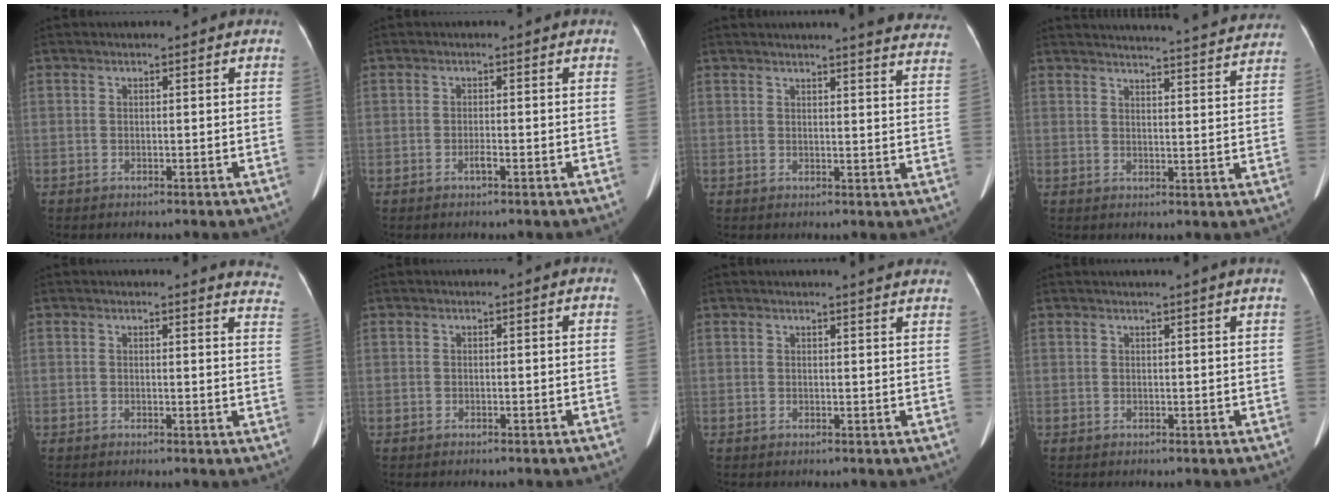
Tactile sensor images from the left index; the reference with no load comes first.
{"total": 1.0, "force": [-0.6, 0.1, 0.8], "torque": [-0.018, -0.001, -0.009]}
{"total": 15.3, "force": [14.5, 1.1, 4.7], "torque": [-0.038, -0.063, 0.138]}
{"total": 21.6, "force": [20.9, 0.9, 5.4], "torque": [-0.069, -0.042, 0.240]}
{"total": 7.4, "force": [7.4, 0.5, 0.9], "torque": [0.017, -0.060, 0.040]}
{"total": 0.0}
{"total": 6.4, "force": [6.0, 0.2, 2.1], "torque": [-0.025, -0.001, 0.049]}
{"total": 3.1, "force": [2.6, -0.9, 1.3], "torque": [-0.020, 0.004, 0.030]}